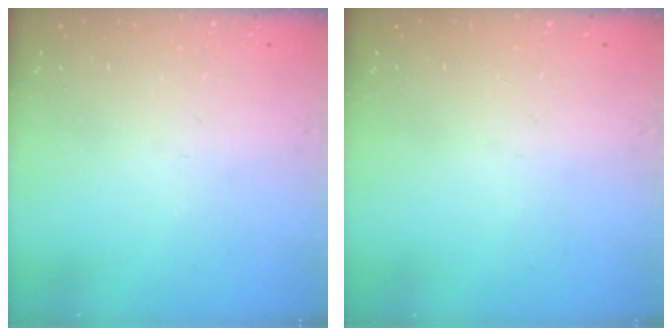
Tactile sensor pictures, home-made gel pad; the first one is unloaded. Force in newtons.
{"total": 0.0}